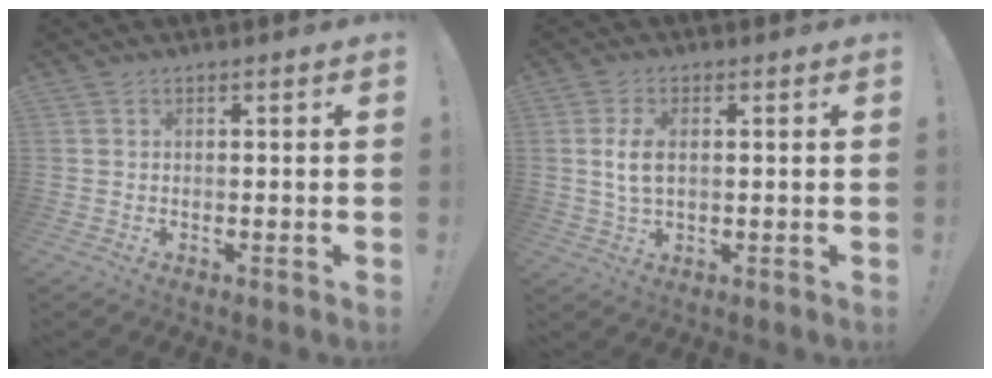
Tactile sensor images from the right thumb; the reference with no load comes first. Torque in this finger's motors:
{"motor_torque": [-0.27, 0.24, 0.16, -0.26, 0.09]}